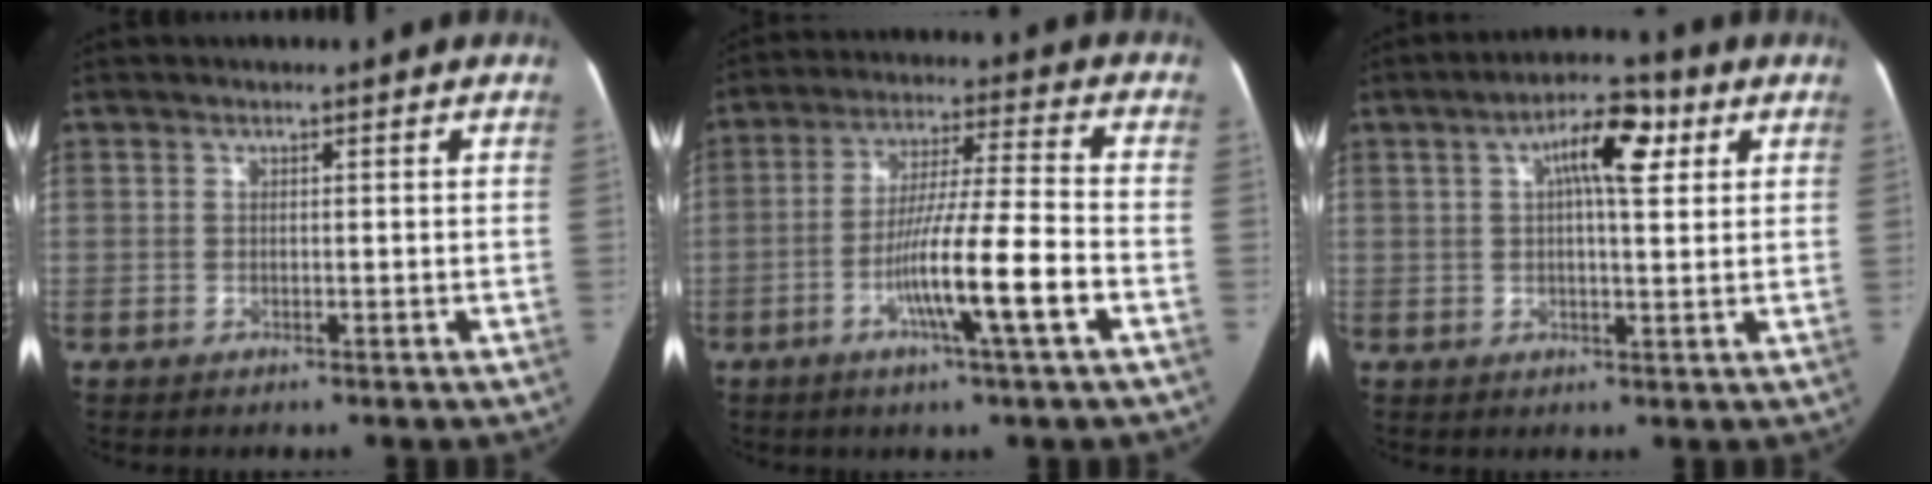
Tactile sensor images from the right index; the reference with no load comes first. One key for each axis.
{"total": 12.1, "fx": -4.5, "fy": -0.7, "fz": 11.2, "tx": -0.201, "ty": -0.005, "tz": -0.083}
{"total": 8.2, "fx": 2.8, "fy": 2.3, "fz": 7.3, "tx": -0.123, "ty": 0.023, "tz": 0.041}